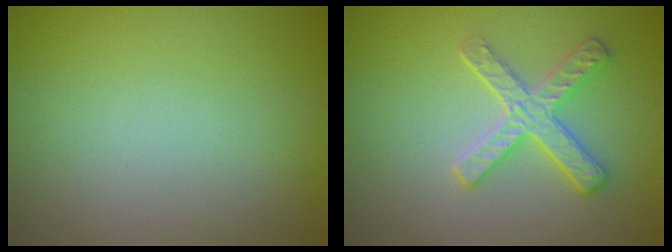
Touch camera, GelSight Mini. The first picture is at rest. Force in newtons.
{"total": 3.0, "press": 2.9, "slide": 0.7}